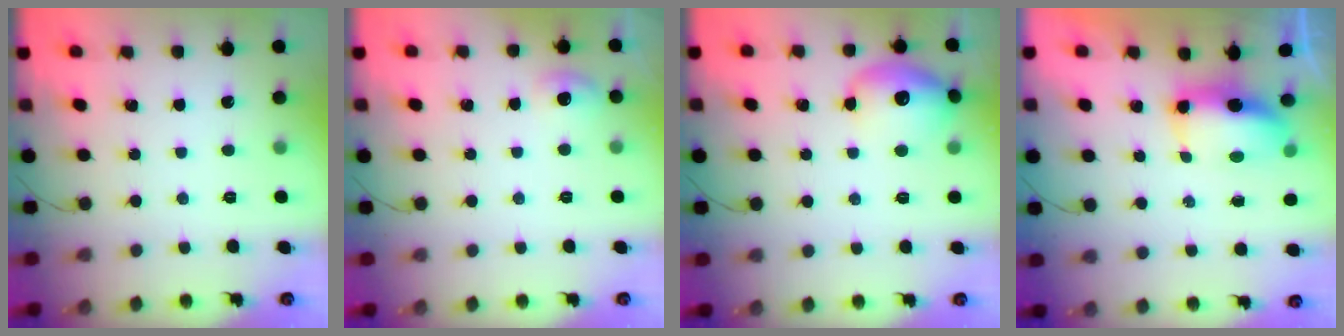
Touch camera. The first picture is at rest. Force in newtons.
{"total": 5.9, "press": 5.7, "slide": 1.6}
{"total": 12.8, "press": 12.6, "slide": 2.2}
{"total": 8.0, "press": 7.7, "slide": 1.8}